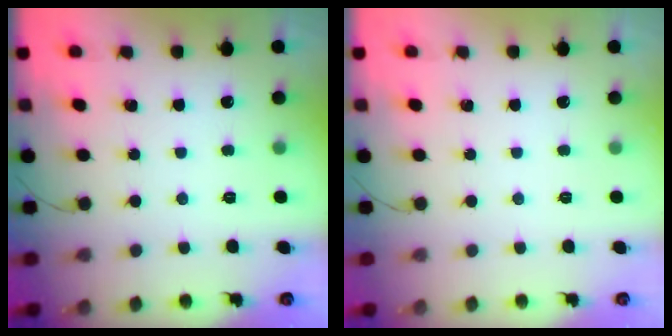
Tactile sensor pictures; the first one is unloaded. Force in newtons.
{"total": 0.0}